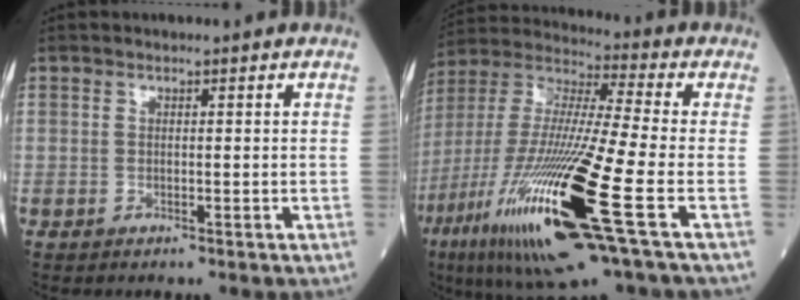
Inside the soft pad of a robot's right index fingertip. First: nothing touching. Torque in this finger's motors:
{"motor_torque": [1.96, -0.18, 1.05, 0.21]}